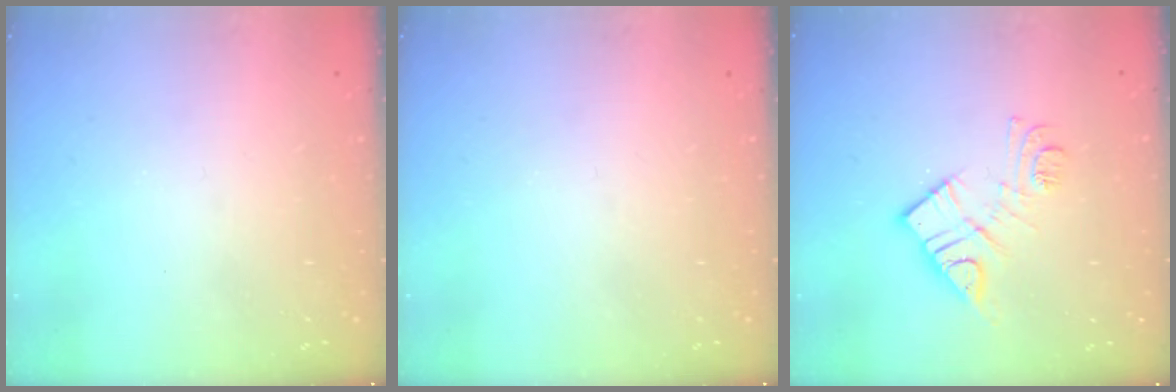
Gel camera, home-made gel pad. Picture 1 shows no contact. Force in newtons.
{"total": 0.0}
{"total": 11.3, "press": 11.3, "slide": 0.3}